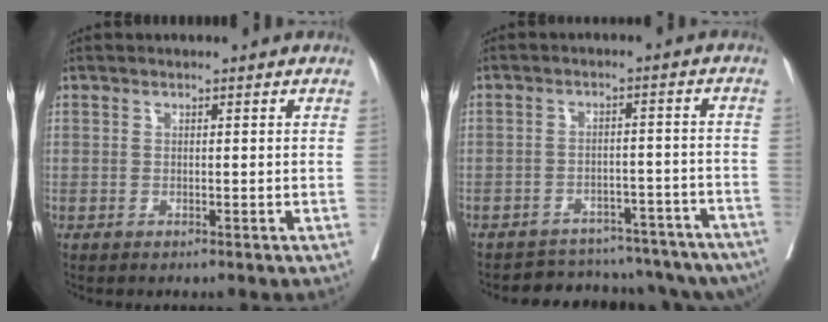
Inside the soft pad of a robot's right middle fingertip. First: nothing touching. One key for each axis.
{"total": 19.5, "fx": -17.5, "fy": 6.7, "fz": 5.4, "tx": -0.063, "ty": 0.022, "tz": -0.204}